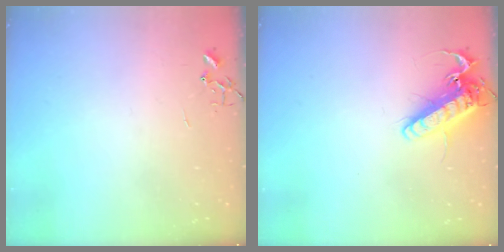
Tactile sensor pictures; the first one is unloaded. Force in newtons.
{"total": 15.7, "press": 15.5, "slide": 2.4}